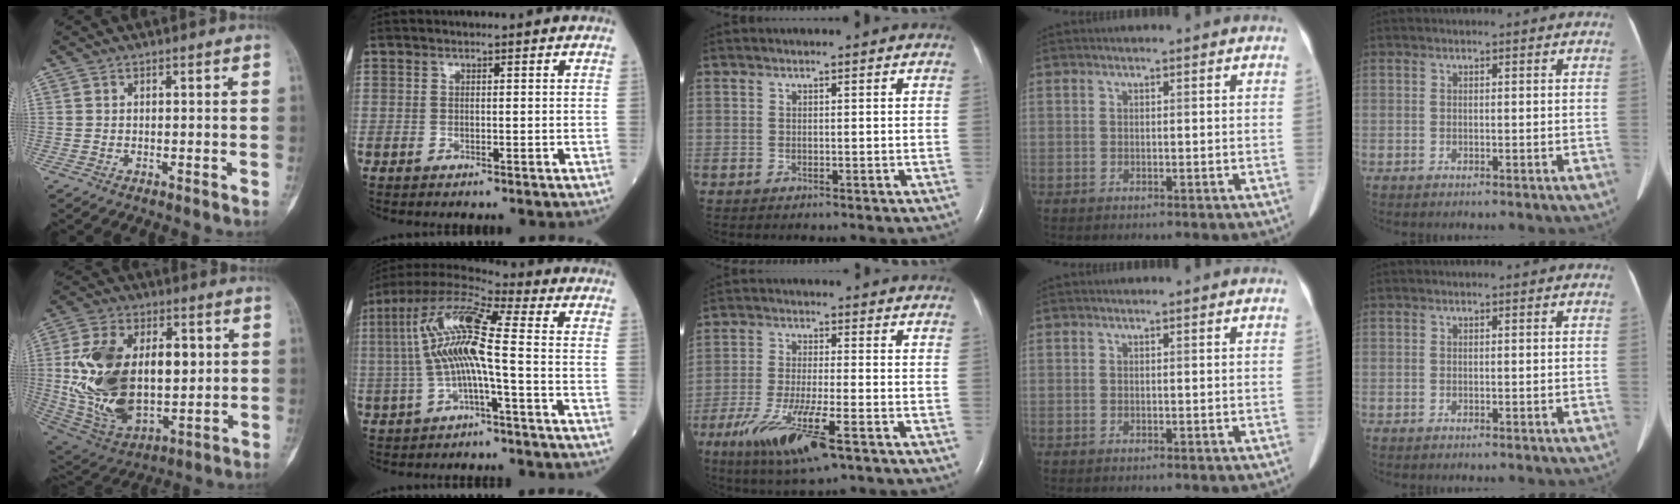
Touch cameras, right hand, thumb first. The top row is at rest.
{"thumb": {"total": 25.0, "force": [2.1, 15.0, 19.9], "torque": [-0.348, -0.008, 0.055]}, "index": {"total": 11.9, "force": [-0.6, 1.2, 11.8], "torque": [-0.244, 0.031, -0.019]}, "middle": {"total": 11.4, "force": [-6.0, 1.6, 9.6], "torque": [-0.191, -0.029, -0.100]}}